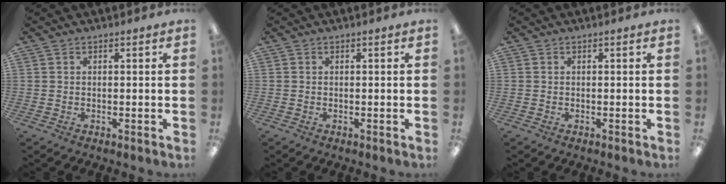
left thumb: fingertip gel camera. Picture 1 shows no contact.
{"total": 0.0}
{"total": 0.0}